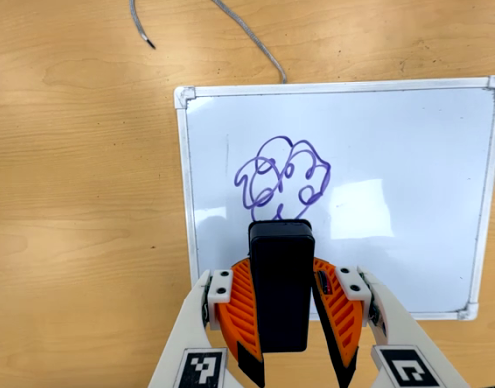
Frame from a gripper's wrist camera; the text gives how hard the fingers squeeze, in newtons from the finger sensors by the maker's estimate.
{"total": 8.3, "left": 7.3, "right": 9.3}